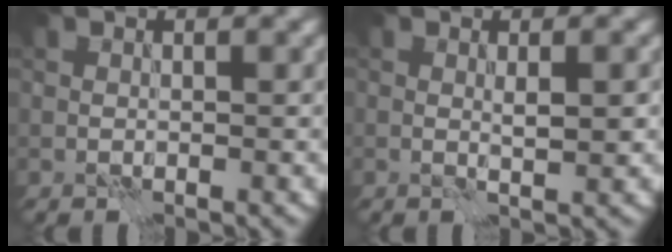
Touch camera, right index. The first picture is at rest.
{"total": 1.4, "force": [0.3, 0.1, 1.4], "torque": [-0.024, 0.001, 0.005]}